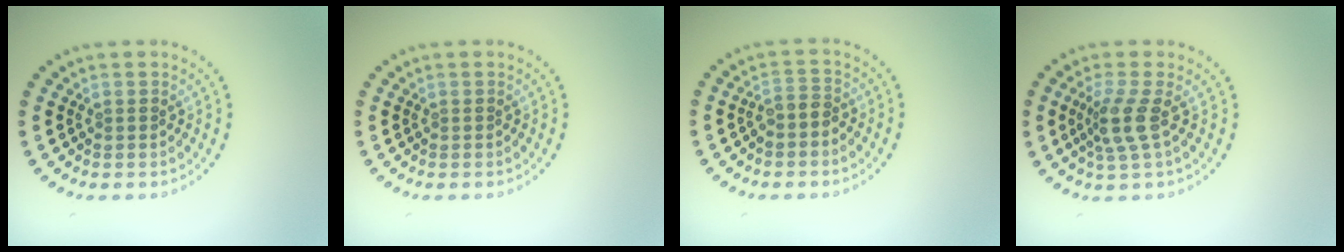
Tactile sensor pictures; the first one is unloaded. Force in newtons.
{"total": 0.0}
{"total": 1.6, "press": 1.3, "slide": 1.0}
{"total": 2.7, "press": 2.1, "slide": 1.7}